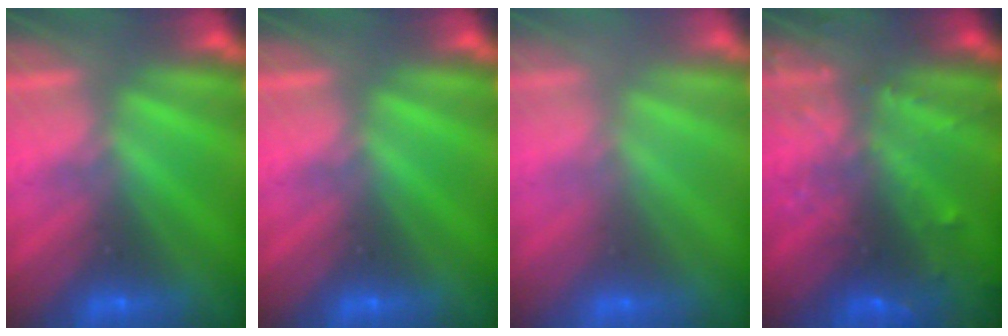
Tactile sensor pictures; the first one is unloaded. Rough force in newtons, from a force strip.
{"total": 0.0}
{"total": 2.9}
{"total": 5.8}